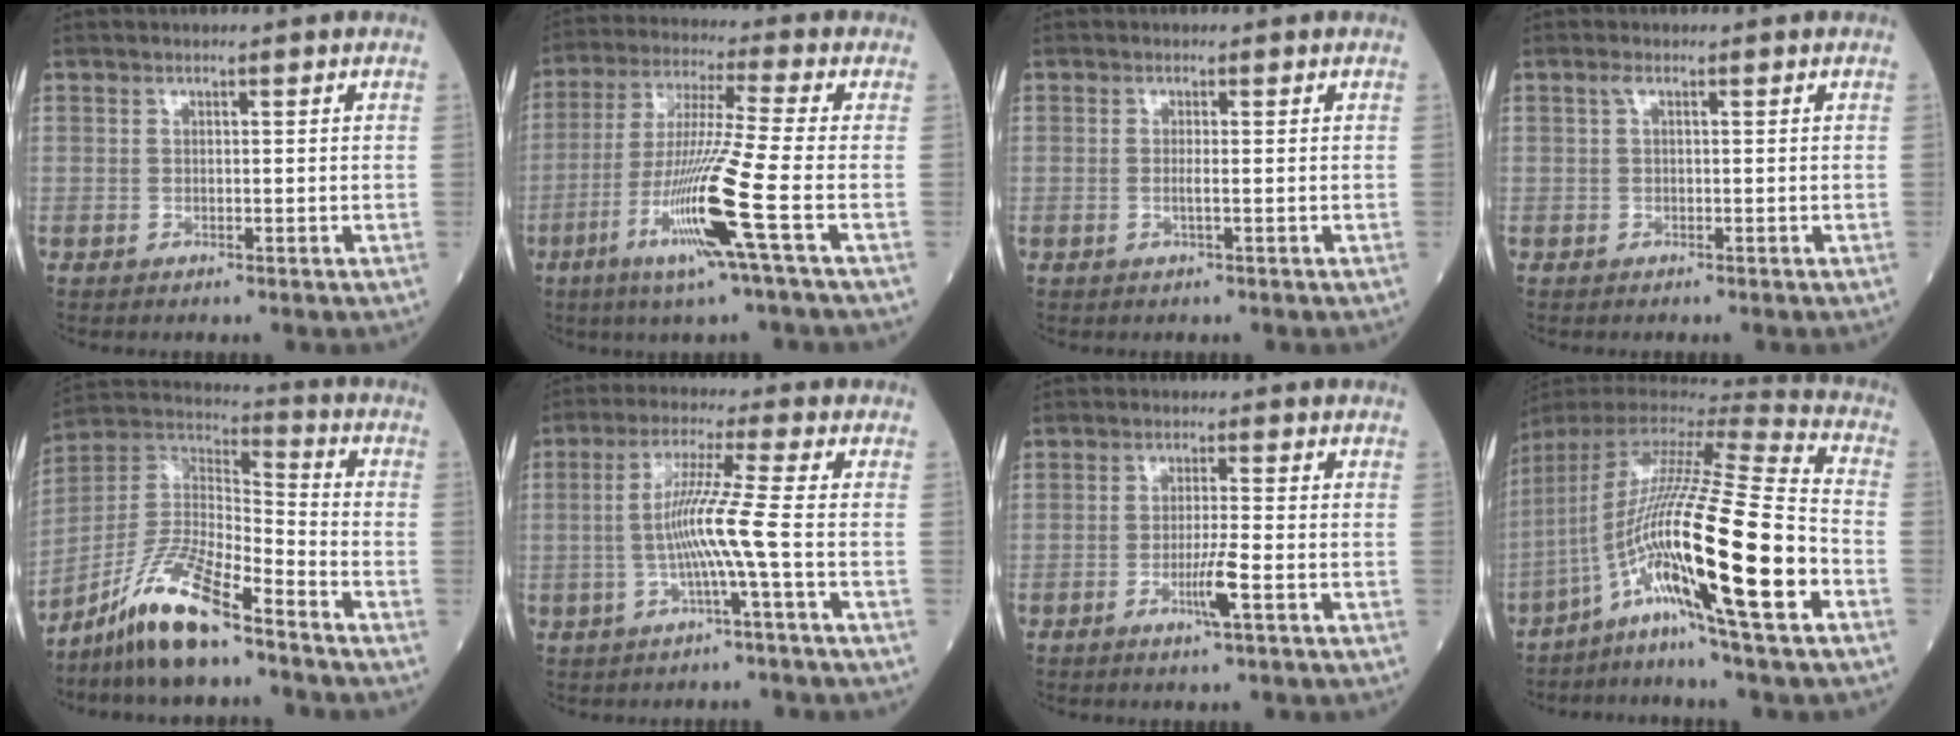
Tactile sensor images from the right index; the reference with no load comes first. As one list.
[{"total": 13.7, "force": [-5.1, -2.2, 12.6], "torque": [-0.254, -0.026, -0.099]}, {"total": 1.0, "force": [-0.2, -0.2, 0.9], "torque": [-0.021, -0.001, -0.004]}, {"total": 0.8, "force": [0.2, 0.1, 0.8], "torque": [-0.016, 0.003, 0.003]}, {"total": 13.0, "force": [-9.6, 1.8, 8.7], "torque": [-0.183, 0.003, -0.178]}, {"total": 7.4, "force": [-1.5, -1.8, 7.0], "torque": [-0.142, 0.007, -0.027]}, {"total": 3.7, "force": [-1.5, -0.6, 3.3], "torque": [-0.066, -0.007, -0.030]}, {"total": 23.8, "force": [-8.3, -0.1, 22.3], "torque": [-0.427, -0.023, -0.154]}]